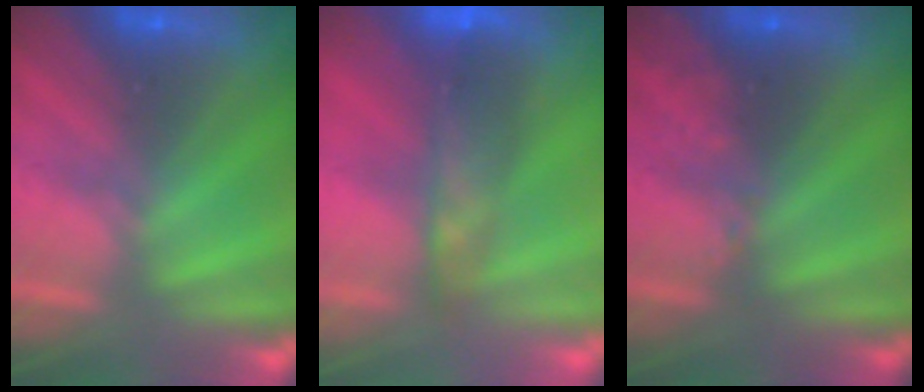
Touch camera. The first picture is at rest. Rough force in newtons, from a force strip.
{"total": 7.8}
{"total": 2.9}